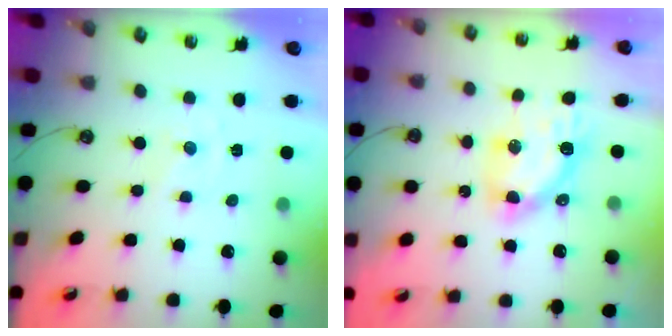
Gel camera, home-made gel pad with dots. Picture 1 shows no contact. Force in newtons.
{"total": 10.5, "press": 10.5, "slide": 1.2}